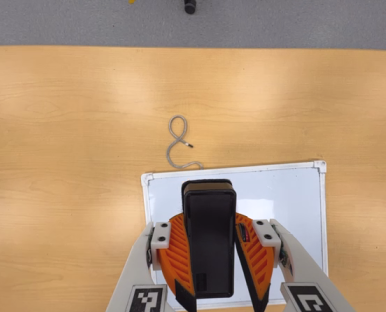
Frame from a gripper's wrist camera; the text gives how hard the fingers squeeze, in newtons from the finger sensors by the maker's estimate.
{"total": 11.7, "left": 10.3, "right": 13.1}